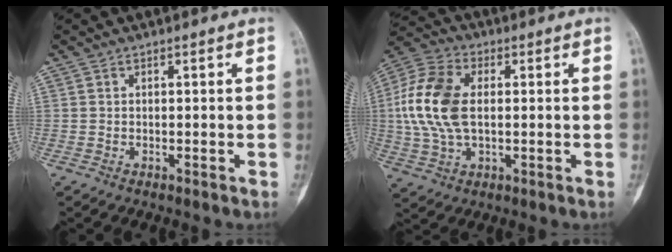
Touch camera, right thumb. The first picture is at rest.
{"total": 14.4, "force": [1.1, 8.7, 11.4], "torque": [-0.241, 0.015, 0.019]}